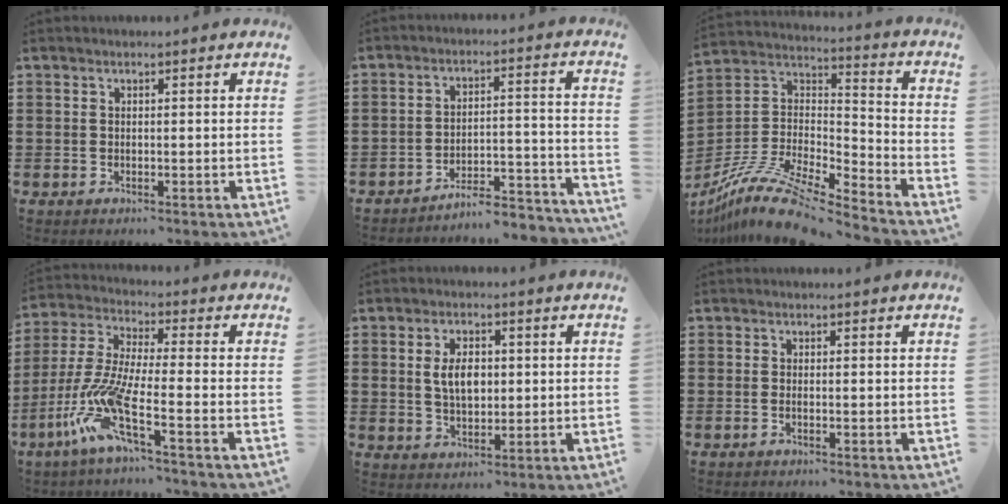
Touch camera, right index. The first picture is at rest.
{"total": 5.5, "force": [-5.2, 0.4, 1.6], "torque": [-0.028, 0.003, -0.105]}
{"total": 12.5, "force": [-10.3, 2.7, 6.5], "torque": [-0.133, 0.023, -0.200]}
{"total": 9.7, "force": [-5.2, 1.5, 8.1], "torque": [-0.208, -0.024, -0.112]}
{"total": 5.0, "force": [0.5, 2.8, 4.1], "torque": [-0.069, 0.004, 0.003]}
{"total": 0.7, "force": [-0.4, 0.0, 0.5], "torque": [-0.009, -0.003, -0.007]}